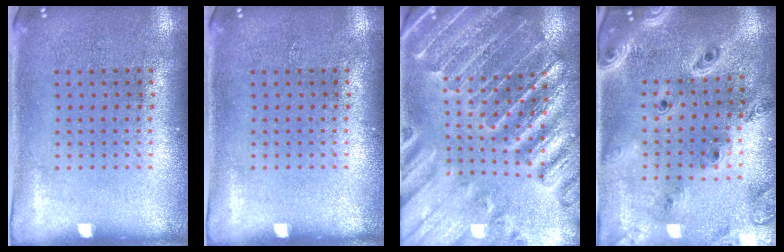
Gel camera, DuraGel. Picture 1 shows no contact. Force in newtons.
{"total": 0.0}
{"total": 3.0, "press": 2.9, "slide": 0.4}
{"total": 2.3, "press": 2.1, "slide": 1.0}